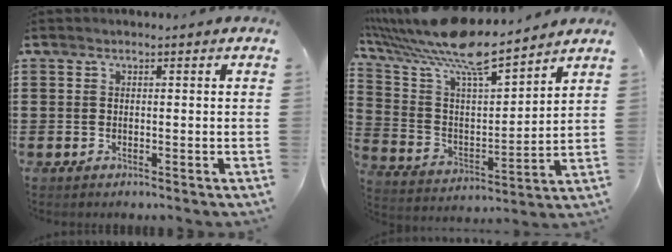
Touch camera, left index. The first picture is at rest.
{"total": 11.3, "force": [9.6, 1.2, 5.8], "torque": [-0.152, -0.068, 0.163]}